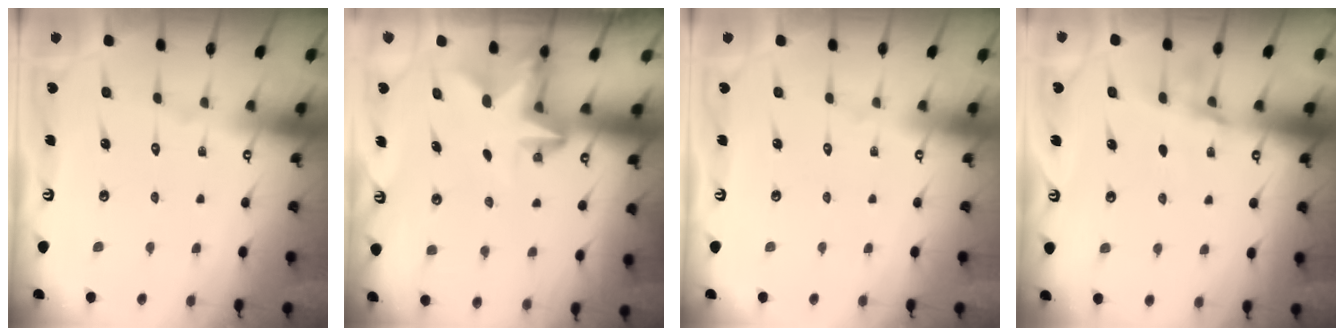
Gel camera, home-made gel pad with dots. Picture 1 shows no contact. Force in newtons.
{"total": 2.8, "press": 2.7, "slide": 0.5}
{"total": 0.0}
{"total": 5.3, "press": 5.2, "slide": 1.2}